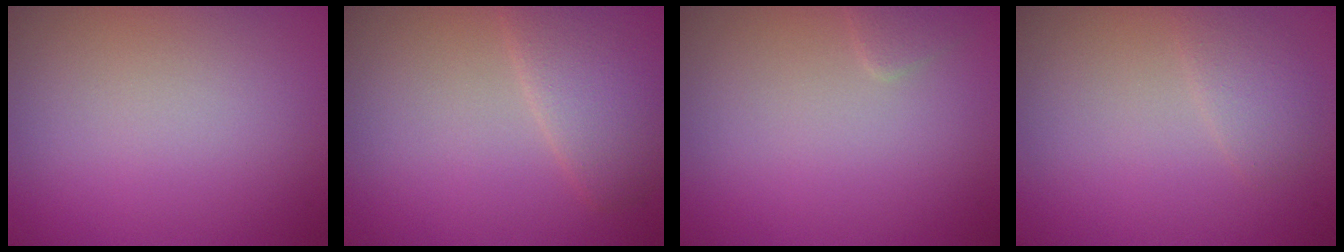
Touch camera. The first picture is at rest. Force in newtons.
{"total": 3.8, "press": 3.8, "slide": 0.2}
{"total": 0.9, "press": 0.9, "slide": 0.1}
{"total": 1.5, "press": 1.5, "slide": 0.1}